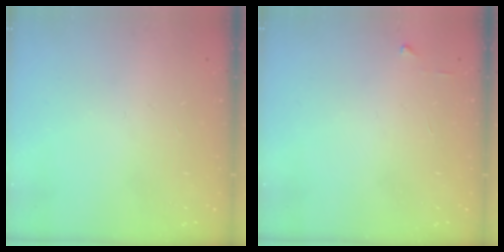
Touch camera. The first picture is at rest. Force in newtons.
{"total": 3.7, "press": 3.6, "slide": 0.4}